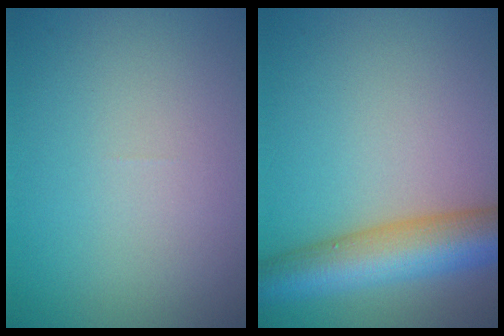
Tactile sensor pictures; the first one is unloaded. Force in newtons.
{"total": 8.1, "press": 8.1, "slide": 0.3}